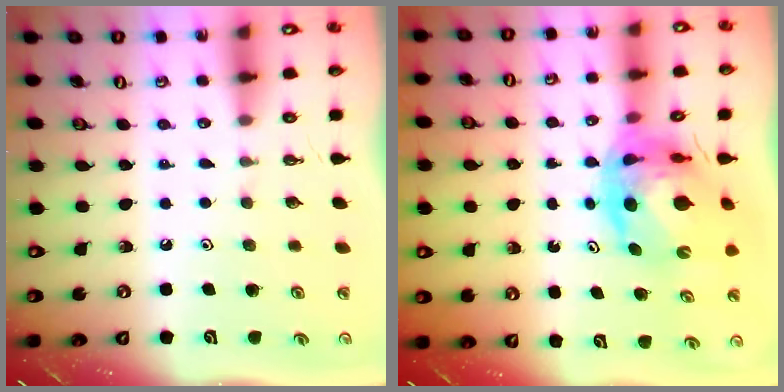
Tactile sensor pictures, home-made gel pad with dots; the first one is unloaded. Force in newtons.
{"total": 12.4, "press": 12.3, "slide": 1.5}